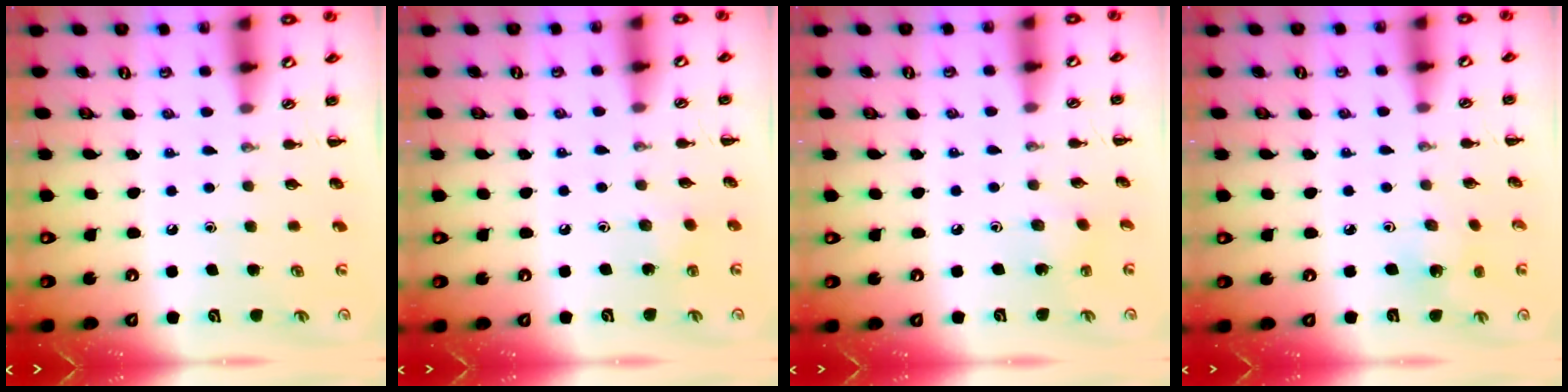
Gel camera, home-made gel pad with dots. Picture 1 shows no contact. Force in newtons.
{"total": 3.0, "press": 2.9, "slide": 0.9}
{"total": 1.8, "press": 1.7, "slide": 0.7}
{"total": 1.9, "press": 1.8, "slide": 0.6}